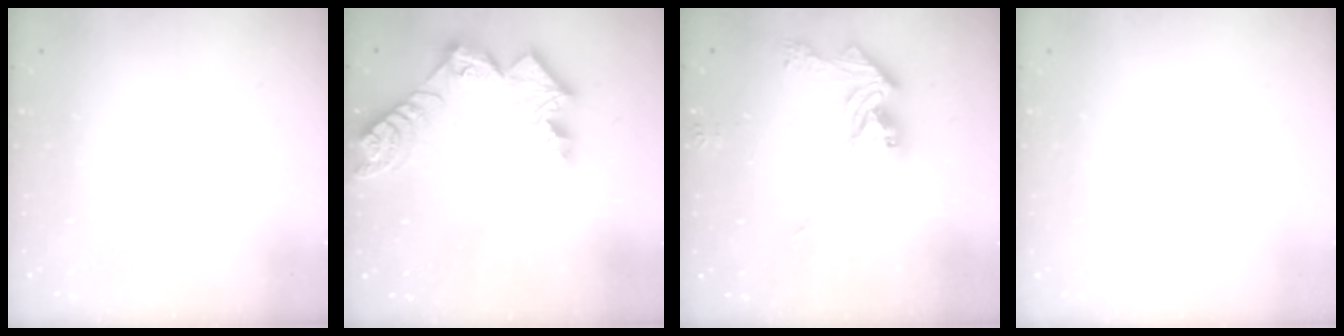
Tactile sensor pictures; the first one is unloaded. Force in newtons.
{"total": 13.7, "press": 13.6, "slide": 1.2}
{"total": 14.0, "press": 13.9, "slide": 1.2}
{"total": 0.0}